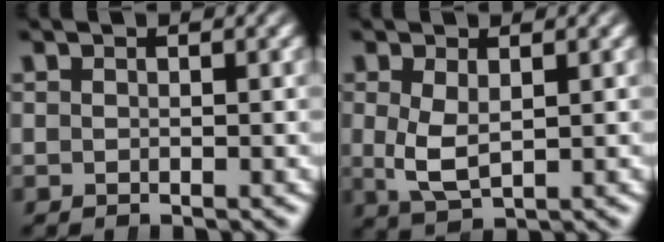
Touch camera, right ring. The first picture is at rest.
{"total": 3.5, "force": [0.0, 2.3, 2.7], "torque": [-0.075, -0.023, 0.015]}